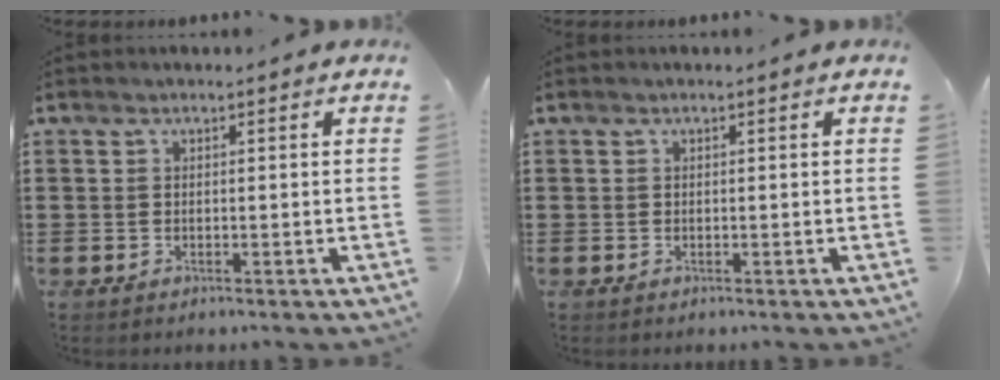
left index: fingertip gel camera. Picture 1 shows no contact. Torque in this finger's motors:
{"motor_torque": [0.01, 0.00, 0.00, -0.01]}